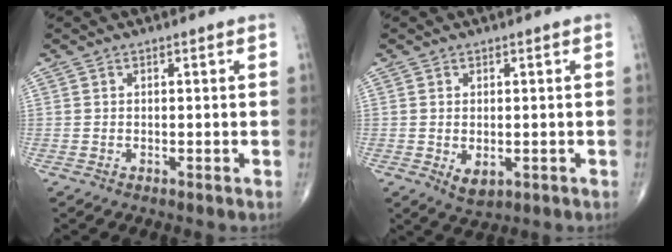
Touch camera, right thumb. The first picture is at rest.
{"total": 3.3, "force": [-0.6, 2.0, 2.6], "torque": [-0.034, -0.005, 0.002]}